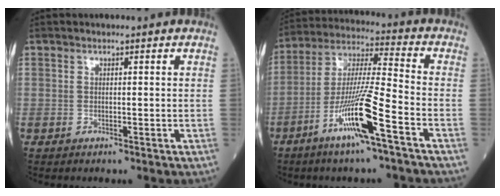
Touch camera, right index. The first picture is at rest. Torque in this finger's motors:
{"motor_torque": [1.57, -0.57, 0.97, 0.21]}